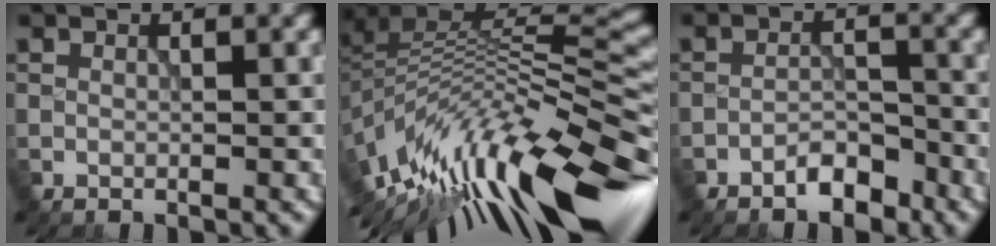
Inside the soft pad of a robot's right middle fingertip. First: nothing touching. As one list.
[{"total": 13.8, "force": [-5.7, 5.3, 11.4], "torque": [-0.218, 0.009, -0.090]}, {"total": 2.8, "force": [-2.2, 1.0, 1.4], "torque": [-0.017, 0.010, -0.041]}]